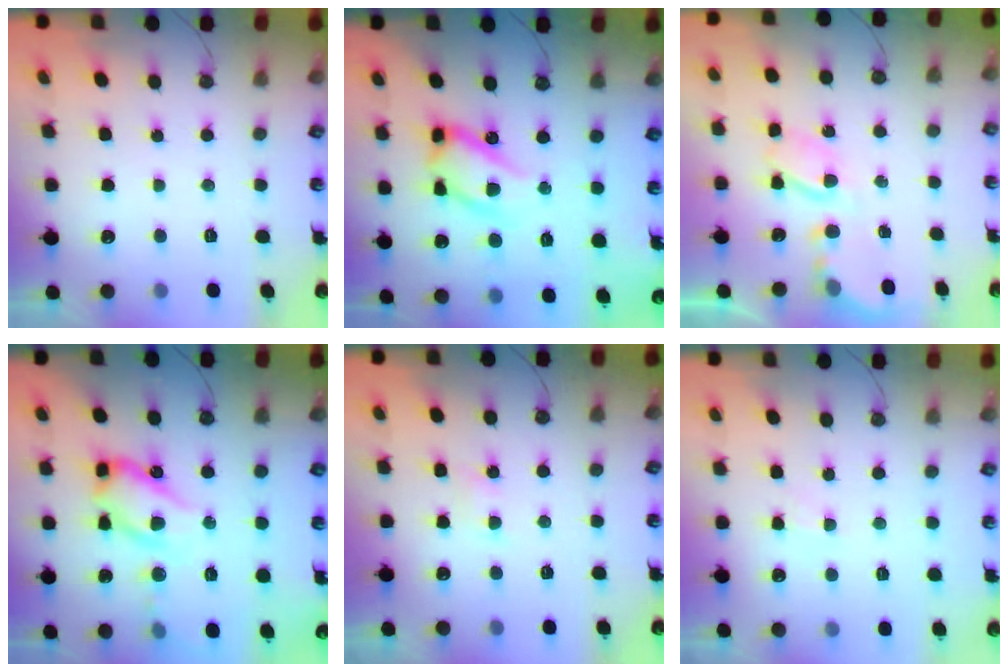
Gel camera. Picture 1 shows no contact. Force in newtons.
{"total": 16.8, "press": 16.8, "slide": 1.5}
{"total": 5.7, "press": 5.7, "slide": 0.4}
{"total": 15.5, "press": 15.2, "slide": 3.1}
{"total": 3.5, "press": 3.5, "slide": 0.5}
{"total": 1.6, "press": 1.5, "slide": 0.3}